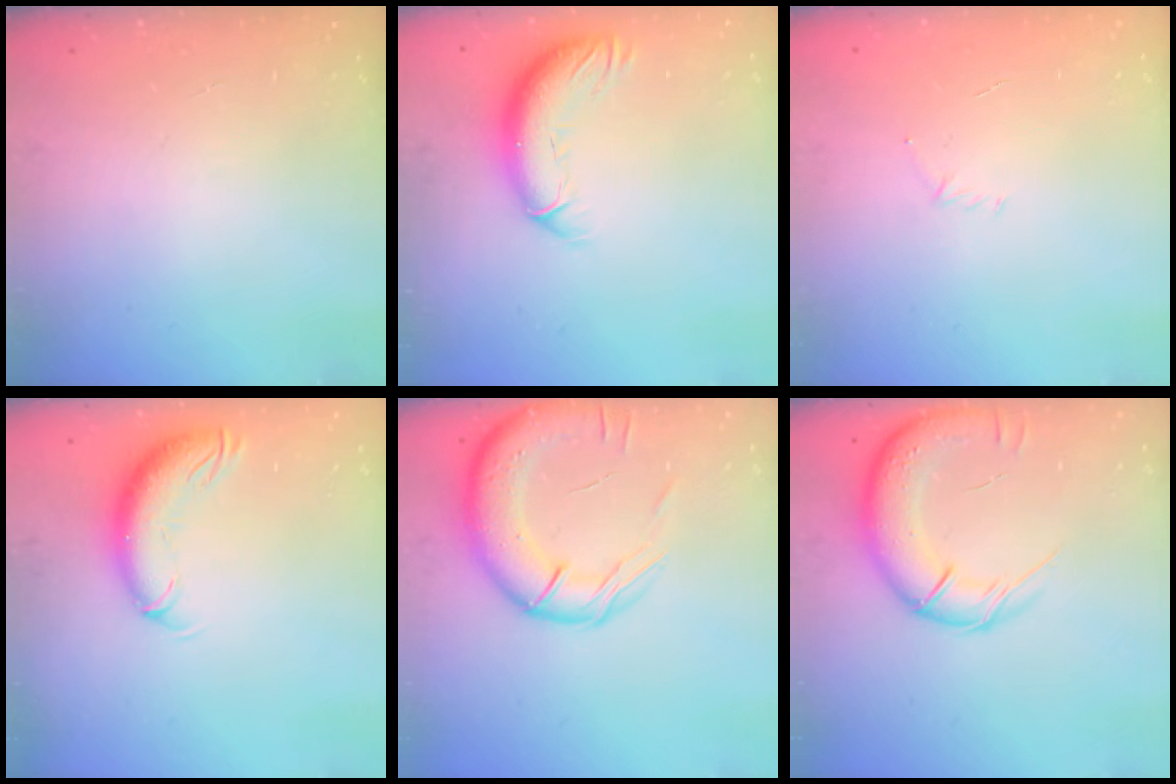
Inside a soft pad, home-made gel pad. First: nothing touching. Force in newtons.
{"total": 11.7, "press": 11.5, "slide": 2.1}
{"total": 2.9, "press": 2.8, "slide": 0.8}
{"total": 10.6, "press": 10.4, "slide": 2.2}
{"total": 17.3, "press": 16.9, "slide": 3.5}
{"total": 15.8, "press": 15.3, "slide": 4.0}